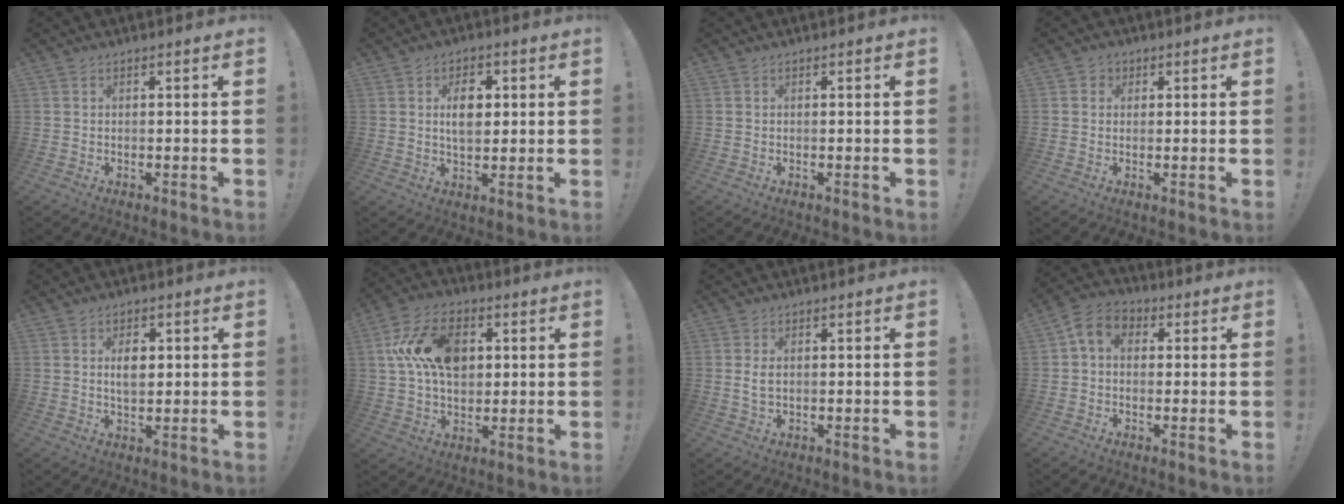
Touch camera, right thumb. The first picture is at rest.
{"total": 7.5, "force": [1.6, 5.1, 5.3], "torque": [-0.077, 0.004, 0.024]}
{"total": 0.0}
{"total": 2.2, "force": [0.5, 2.1, 0.6], "torque": [-0.009, 0.001, 0.009]}
{"total": 5.1, "force": [1.0, 3.4, 3.7], "torque": [-0.053, 0.001, 0.013]}
{"total": 17.3, "force": [3.7, 12.0, 11.9], "torque": [-0.200, 0.004, 0.070]}
{"total": 2.6, "force": [0.5, 1.5, 2.1], "torque": [-0.034, 0.002, 0.008]}
{"total": 7.3, "force": [1.5, 5.4, 4.6], "torque": [-0.084, 0.003, 0.031]}